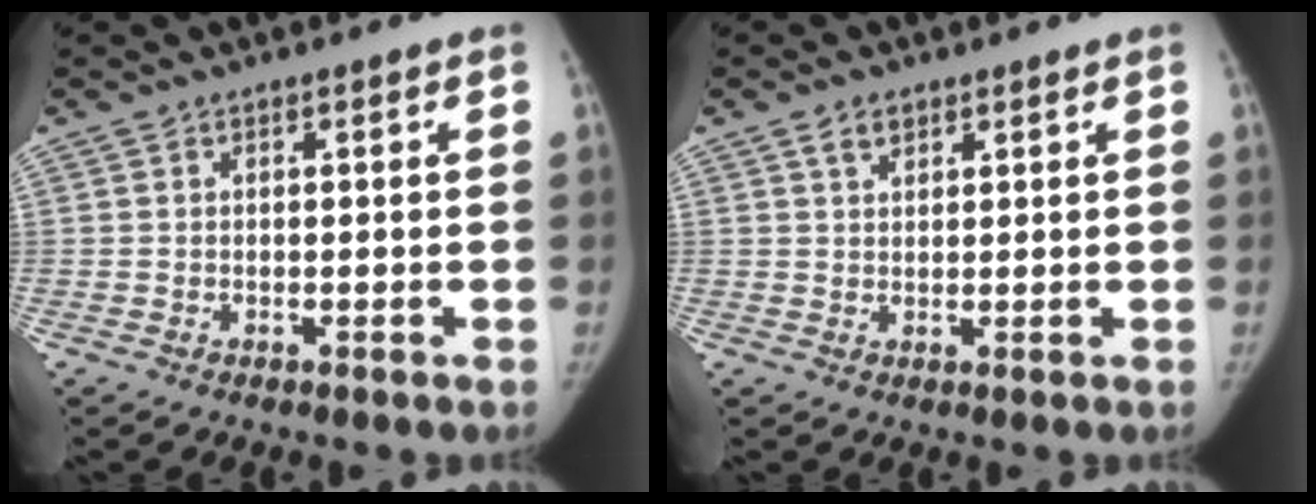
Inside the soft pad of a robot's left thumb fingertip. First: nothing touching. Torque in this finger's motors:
{"motor_torque": [0.14, -0.02, 0.33, -0.15, 0.11]}